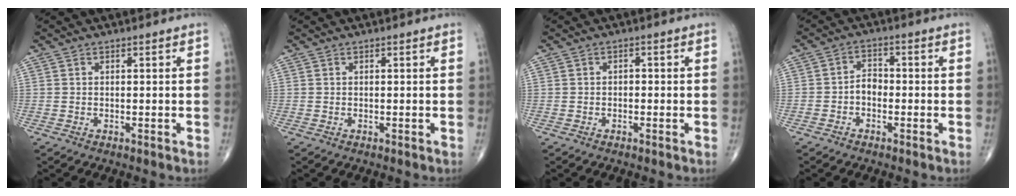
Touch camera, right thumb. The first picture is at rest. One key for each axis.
{"total": 0.0}
{"total": 1.1, "fx": -0.2, "fy": 0.8, "fz": 0.7, "tx": -0.003, "ty": 0.004, "tz": -0.006}
{"total": 3.4, "fx": -1.2, "fy": 2.4, "fz": 2.1, "tx": -0.023, "ty": 0.019, "tz": -0.028}